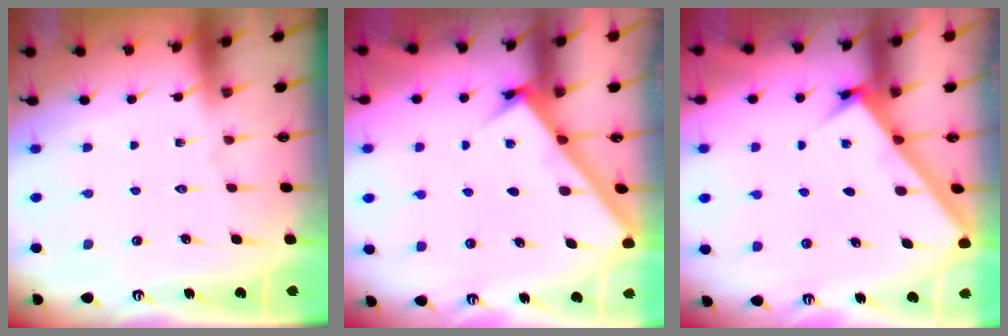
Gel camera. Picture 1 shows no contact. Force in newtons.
{"total": 3.2, "press": 3.2, "slide": 0.2}
{"total": 2.9, "press": 2.9, "slide": 0.2}